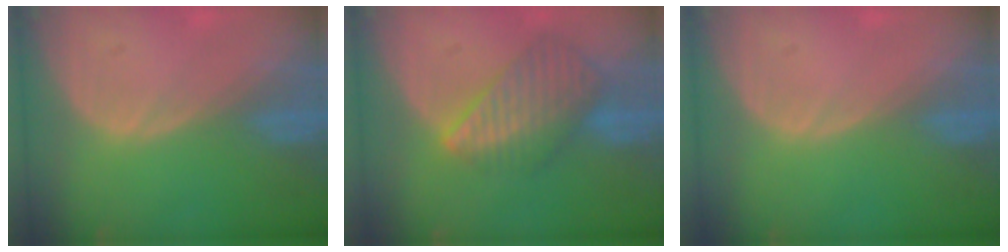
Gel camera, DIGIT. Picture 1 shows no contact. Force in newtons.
{"total": 8.4, "press": 7.5, "slide": 3.9}
{"total": 0.0}